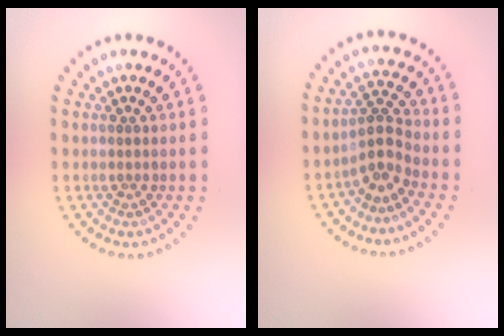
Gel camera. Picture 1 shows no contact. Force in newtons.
{"total": 2.8, "press": 2.0, "slide": 2.0}